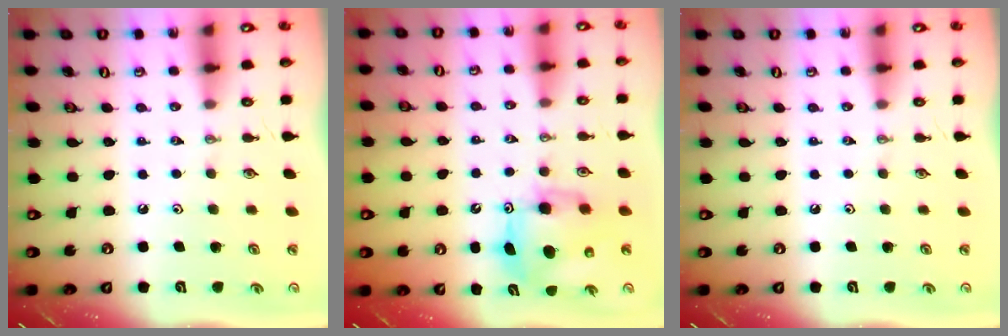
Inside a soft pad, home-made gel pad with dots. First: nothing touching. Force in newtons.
{"total": 9.3, "press": 9.3, "slide": 0.3}
{"total": 0.0}